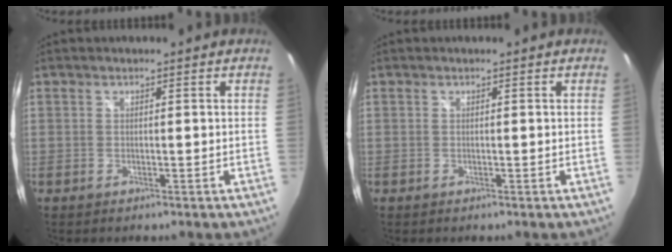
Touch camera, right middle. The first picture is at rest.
{"total": 0.0}